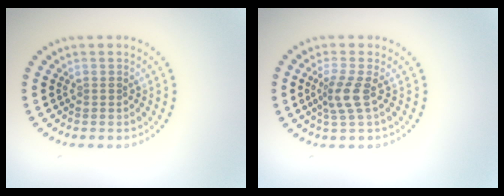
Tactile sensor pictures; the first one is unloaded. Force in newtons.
{"total": 2.4, "press": 1.8, "slide": 1.6}